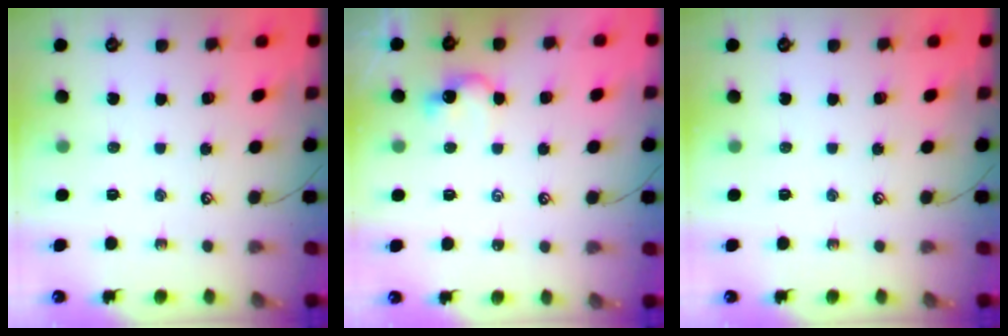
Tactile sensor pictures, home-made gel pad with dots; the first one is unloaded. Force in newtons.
{"total": 2.1, "press": 2.1, "slide": 0.5}
{"total": 0.0}